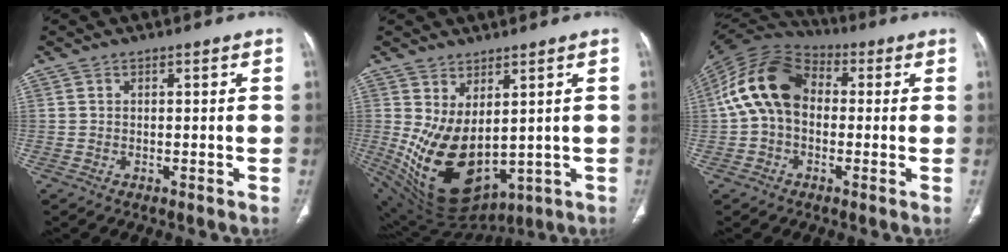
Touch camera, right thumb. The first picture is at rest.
{"total": 15.7, "force": [0.8, 8.9, 12.9], "torque": [-0.217, -0.031, 0.055]}
{"total": 14.8, "force": [0.7, 10.4, 10.5], "torque": [-0.192, 0.038, -0.002]}